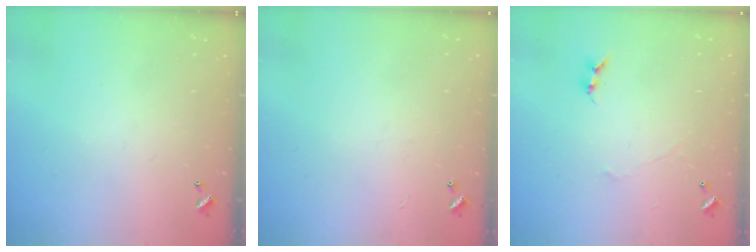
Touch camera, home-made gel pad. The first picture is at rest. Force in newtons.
{"total": 2.4, "press": 2.4, "slide": 0.3}
{"total": 1.5, "press": 1.4, "slide": 0.5}